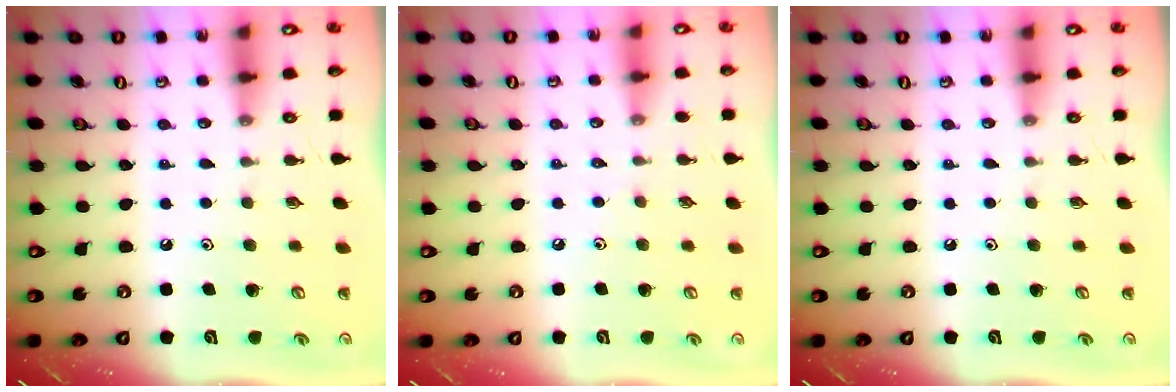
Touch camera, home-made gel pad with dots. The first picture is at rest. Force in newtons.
{"total": 1.8, "press": 1.7, "slide": 0.4}
{"total": 0.0}